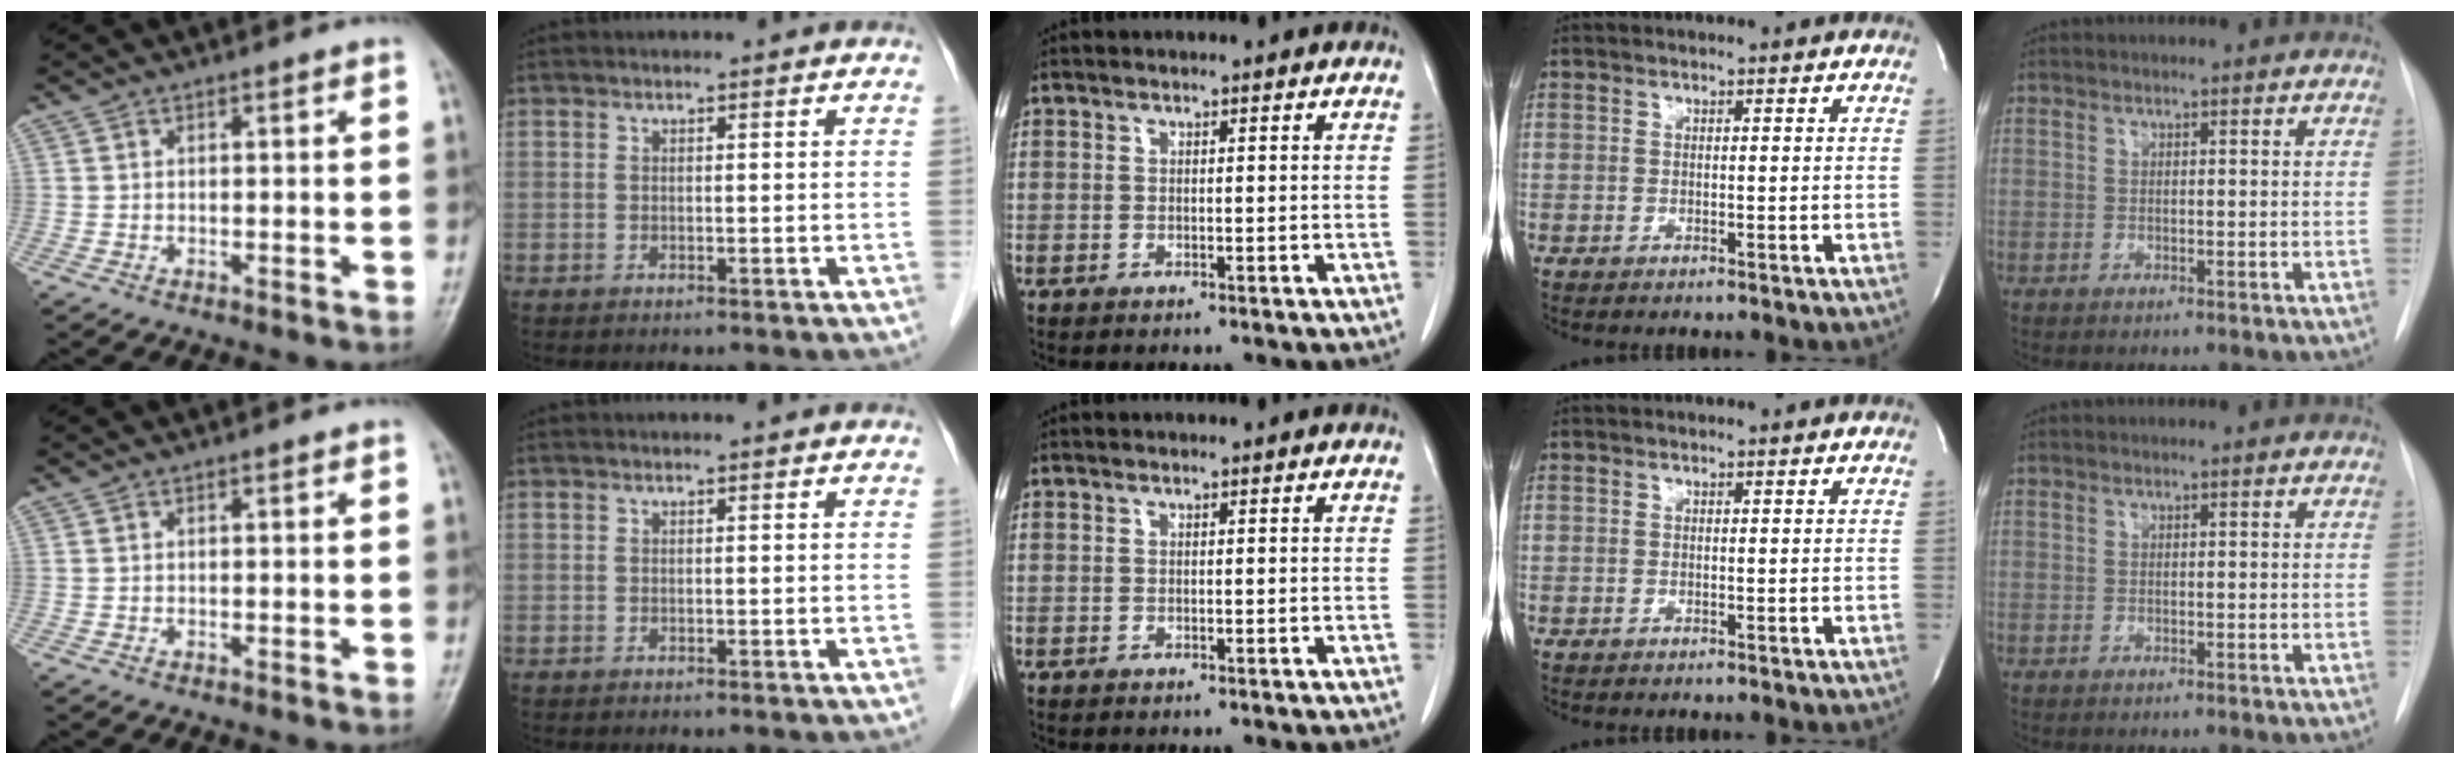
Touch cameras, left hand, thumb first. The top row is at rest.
{}